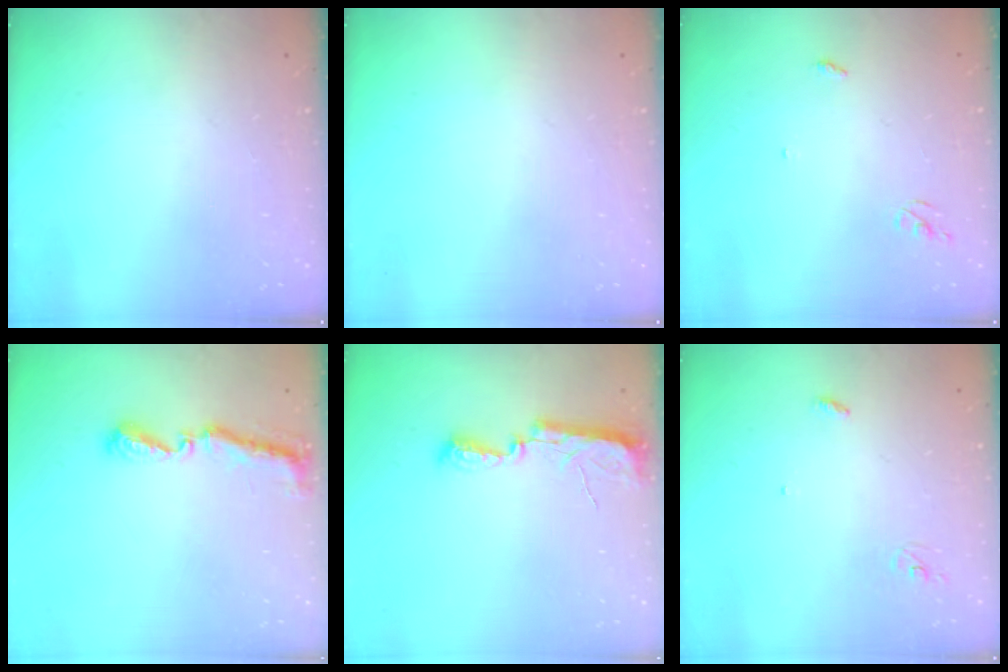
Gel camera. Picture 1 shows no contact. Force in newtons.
{"total": 0.0}
{"total": 2.6, "press": 2.6, "slide": 0.2}
{"total": 8.1, "press": 8.1, "slide": 0.5}
{"total": 7.7, "press": 7.7, "slide": 0.8}
{"total": 3.0, "press": 2.9, "slide": 0.2}